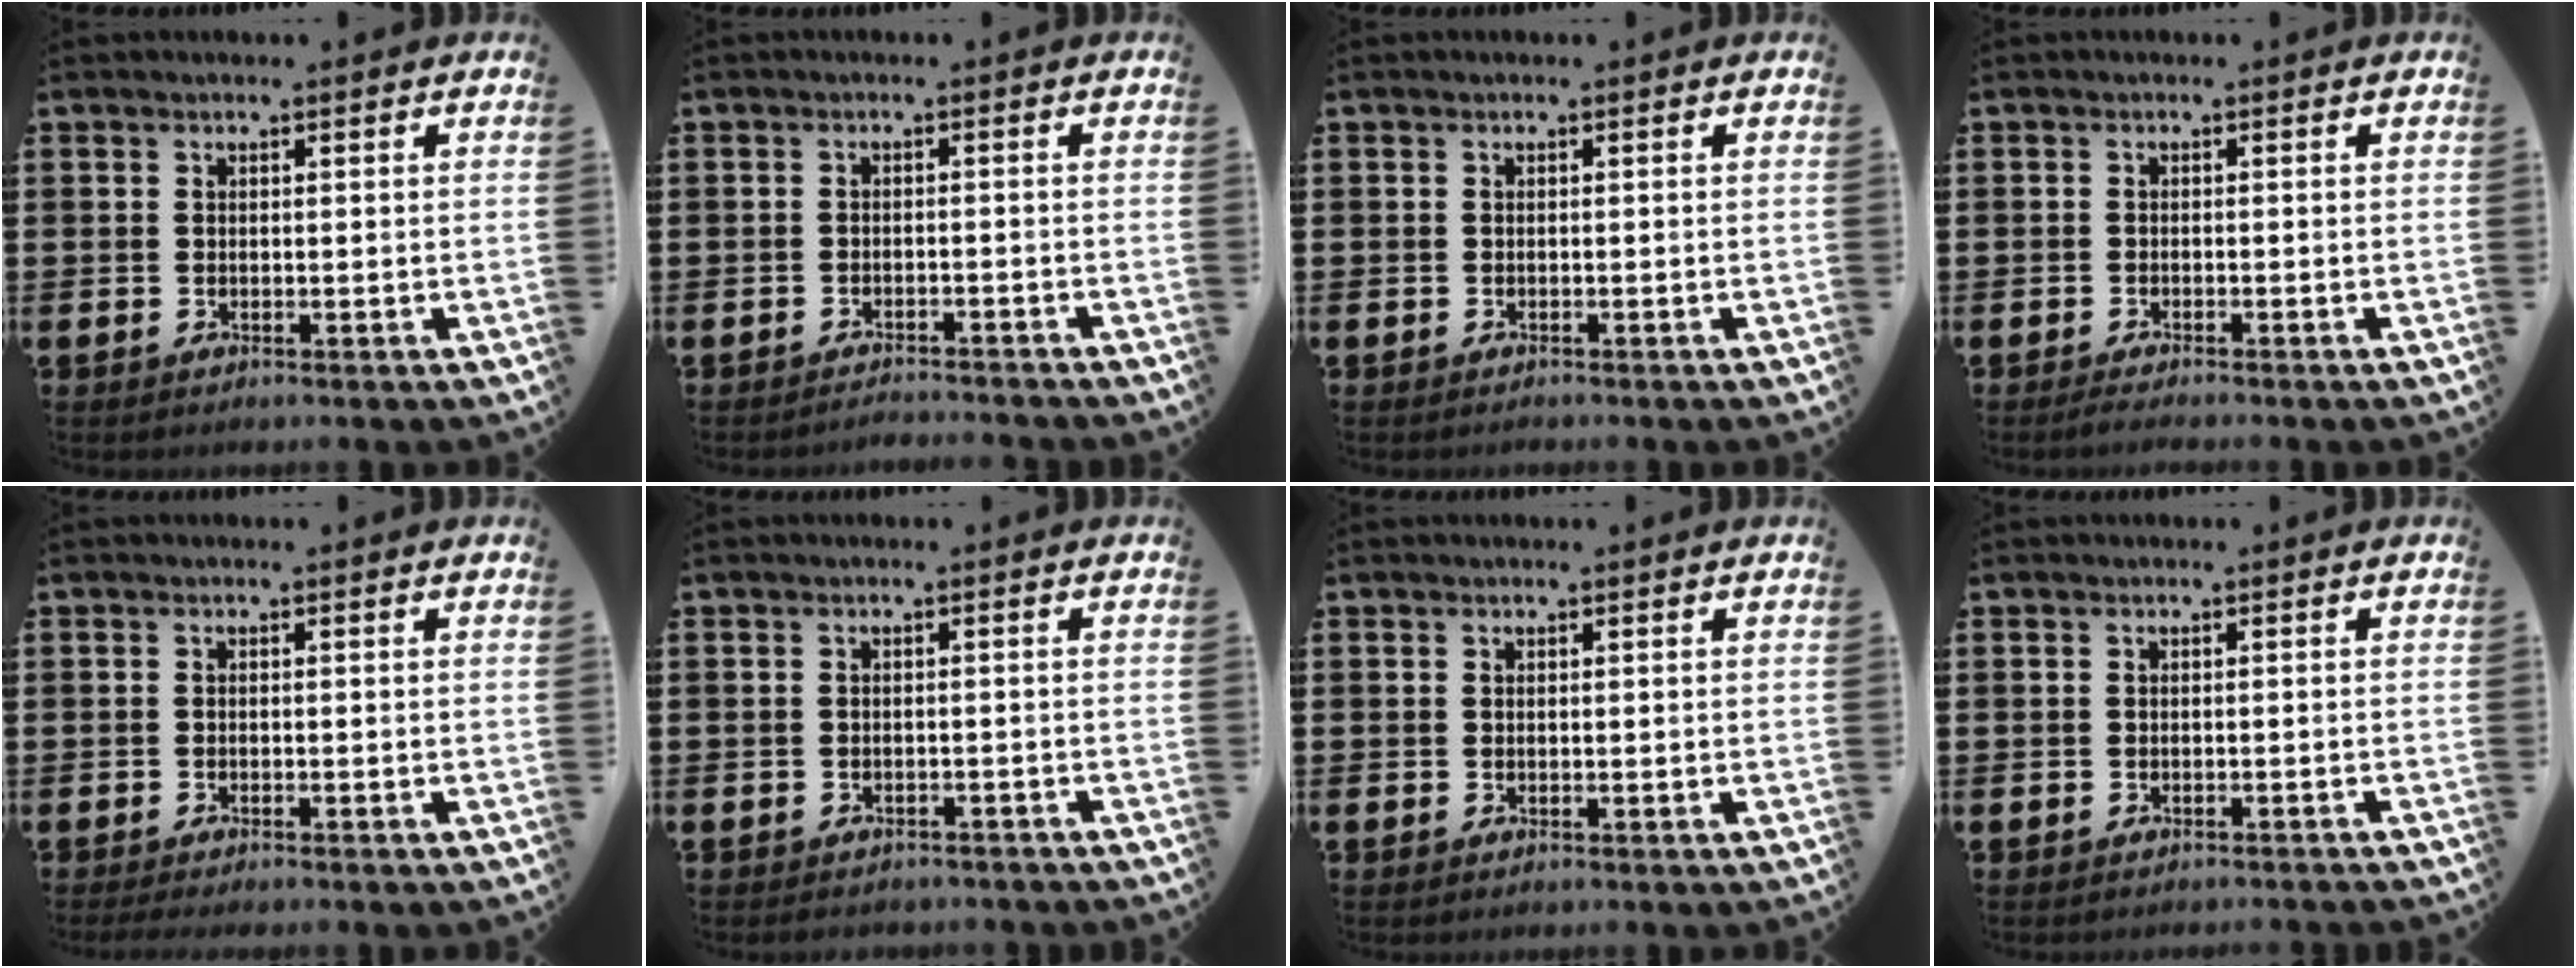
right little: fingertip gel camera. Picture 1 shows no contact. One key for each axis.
{"total": 1.5, "fx": -1.4, "fy": -0.1, "fz": -0.1, "tx": -0.002, "ty": 0.005, "tz": -0.031}
{"total": 0.0}
{"total": 0.9, "fx": -0.7, "fy": 0.0, "fz": 0.6, "tx": -0.010, "ty": -0.003, "tz": -0.014}
{"total": 0.7, "fx": -0.6, "fy": 0.0, "fz": 0.4, "tx": -0.006, "ty": -0.003, "tz": -0.011}
{"total": 1.0, "fx": -1.0, "fy": 0.2, "fz": 0.0, "tx": -0.004, "ty": 0.000, "tz": -0.021}
{"total": 0.0}
{"total": 0.5, "fx": -0.5, "fy": -0.1, "fz": 0.0, "tx": 0.000, "ty": -0.001, "tz": -0.011}